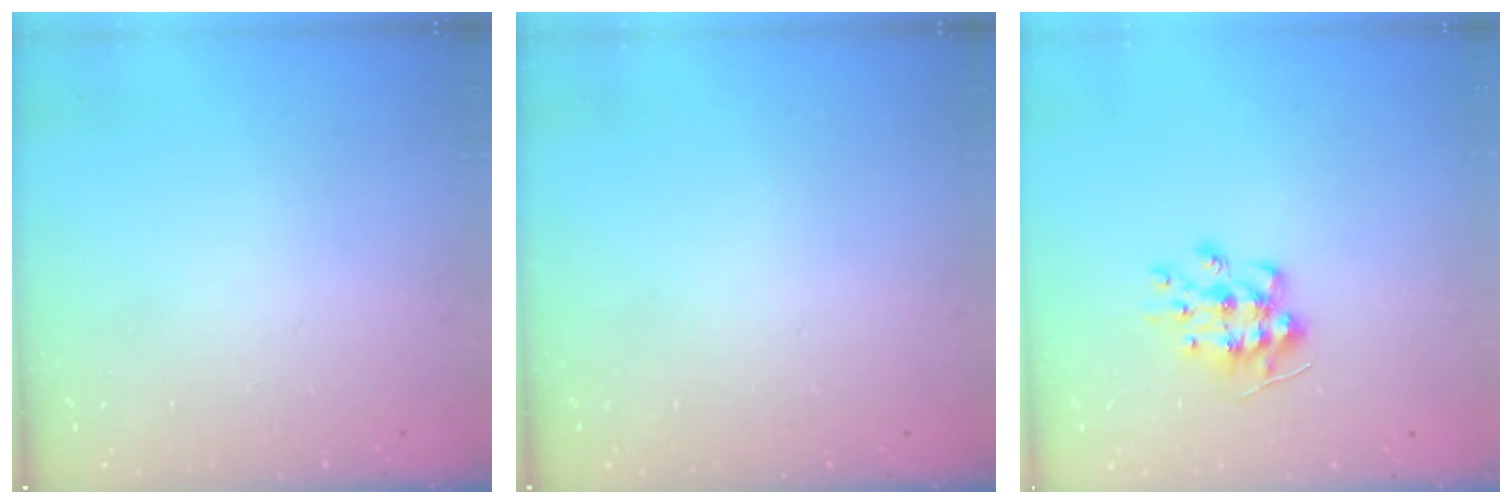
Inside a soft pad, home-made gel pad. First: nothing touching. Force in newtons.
{"total": 0.0}
{"total": 8.8, "press": 8.8, "slide": 0.4}